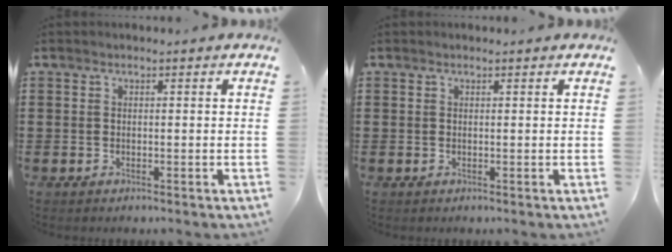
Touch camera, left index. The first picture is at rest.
{"total": 0.0}